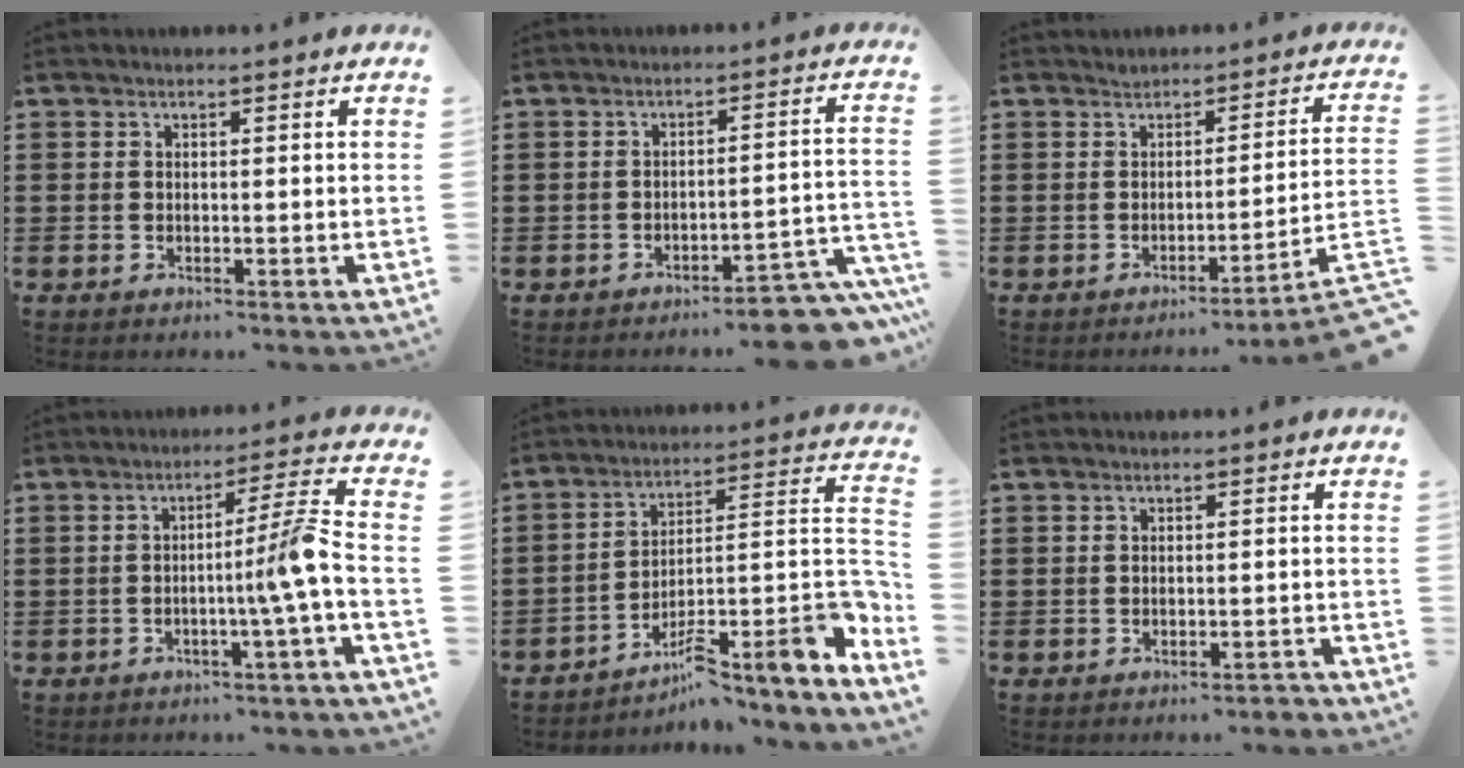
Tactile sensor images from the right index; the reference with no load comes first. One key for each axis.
{"total": 6.0, "fx": -5.4, "fy": 0.7, "fz": 2.7, "tx": -0.038, "ty": 0.002, "tz": -0.098}
{"total": 2.9, "fx": -1.6, "fy": -1.0, "fz": 2.2, "tx": -0.041, "ty": -0.019, "tz": -0.035}
{"total": 7.8, "fx": -2.0, "fy": -1.5, "fz": 7.4, "tx": -0.120, "ty": -0.010, "tz": -0.046}
{"total": 11.1, "fx": -5.3, "fy": 2.3, "fz": 9.5, "tx": -0.135, "ty": -0.015, "tz": -0.096}
{"total": 1.1, "fx": -1.0, "fy": 0.1, "fz": 0.4, "tx": -0.011, "ty": -0.002, "tz": -0.020}